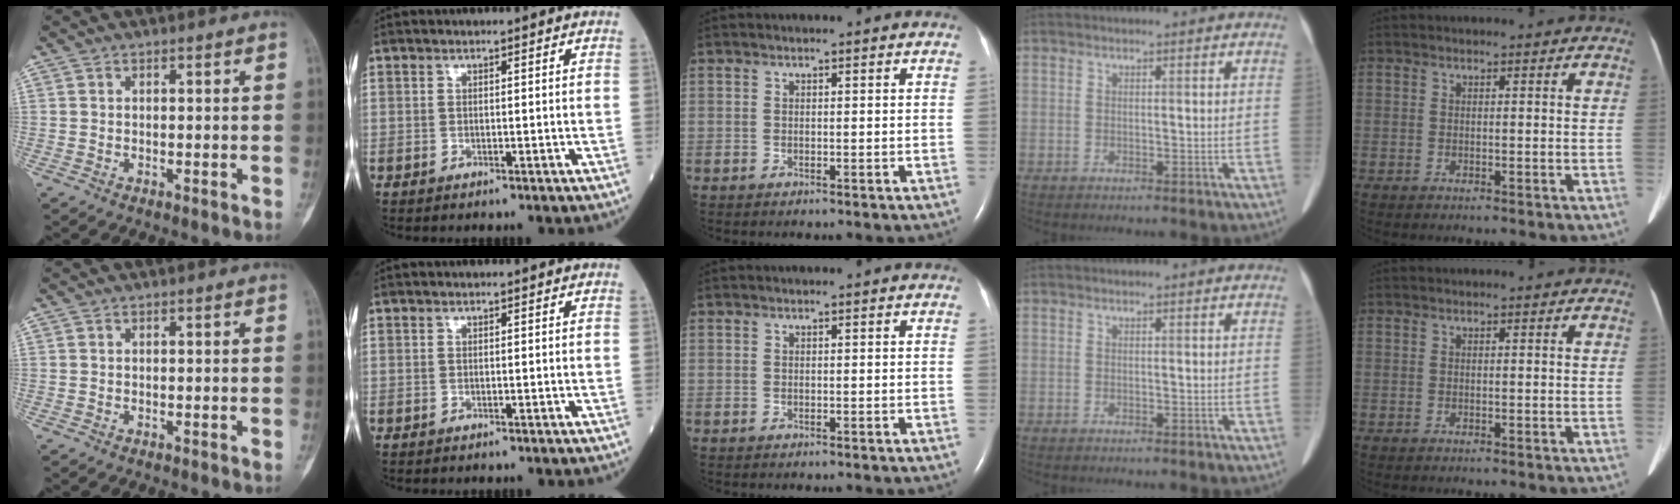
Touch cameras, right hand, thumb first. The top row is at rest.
{}